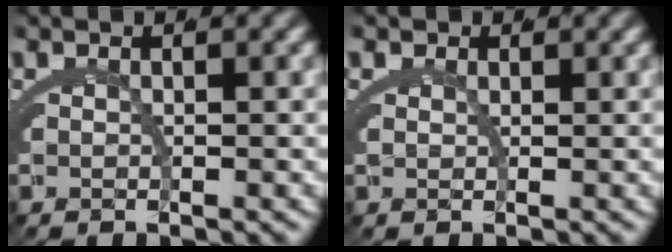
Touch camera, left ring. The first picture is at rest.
{"total": 1.4, "force": [1.0, 0.8, 0.5], "torque": [-0.016, -0.008, 0.024]}